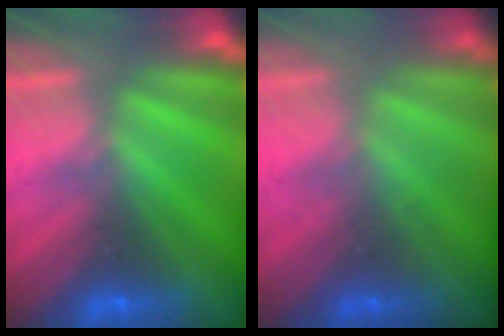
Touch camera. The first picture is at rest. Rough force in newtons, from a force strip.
{"total": 1.4}